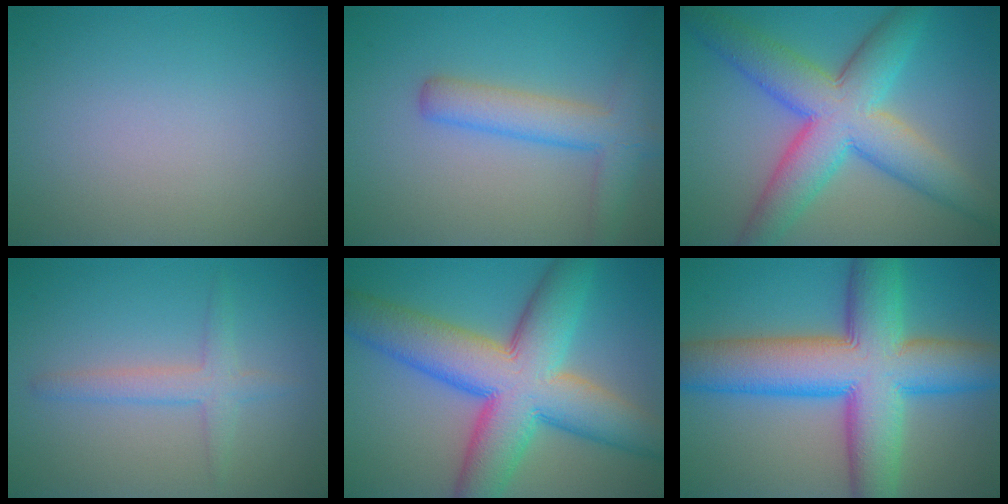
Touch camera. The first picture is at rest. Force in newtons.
{"total": 4.3, "press": 4.3, "slide": 0.3}
{"total": 9.4, "press": 9.4, "slide": 0.1}
{"total": 2.3, "press": 2.3, "slide": 0.1}
{"total": 12.5, "press": 12.5, "slide": 0.3}
{"total": 13.0, "press": 12.9, "slide": 0.4}